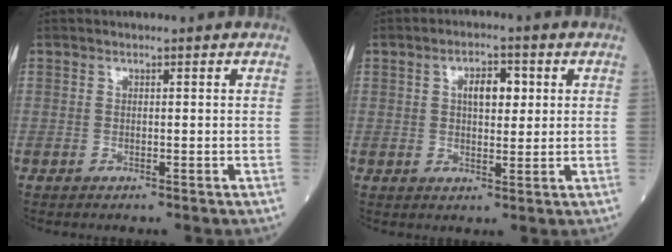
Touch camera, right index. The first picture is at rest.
{"total": 4.8, "force": [1.3, 2.2, 4.1], "torque": [-0.065, 0.009, 0.020]}